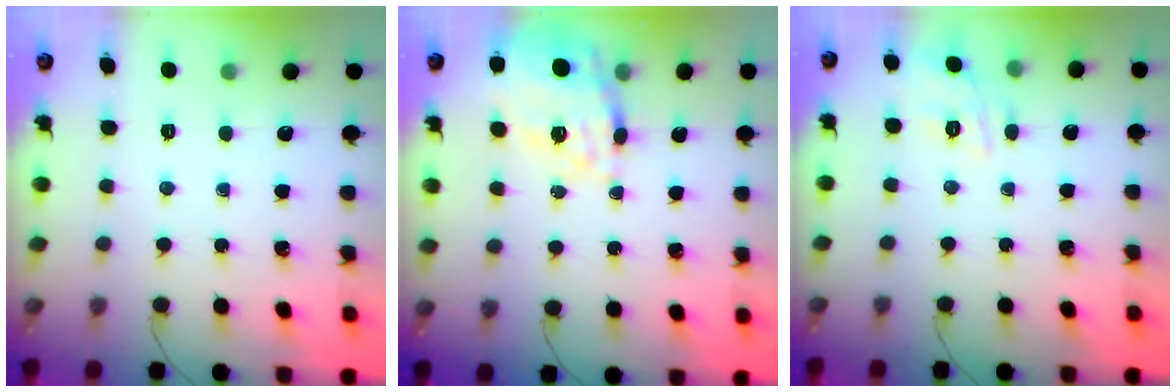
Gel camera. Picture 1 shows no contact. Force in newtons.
{"total": 15.3, "press": 14.8, "slide": 4.1}
{"total": 10.1, "press": 10.0, "slide": 1.3}